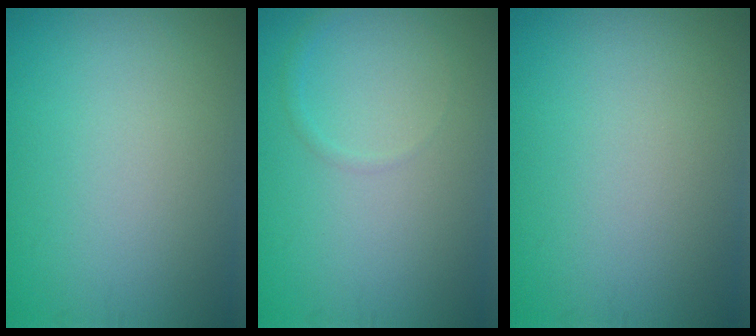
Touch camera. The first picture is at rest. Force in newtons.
{"total": 0.7, "press": 0.7, "slide": 0.1}
{"total": 0.0}